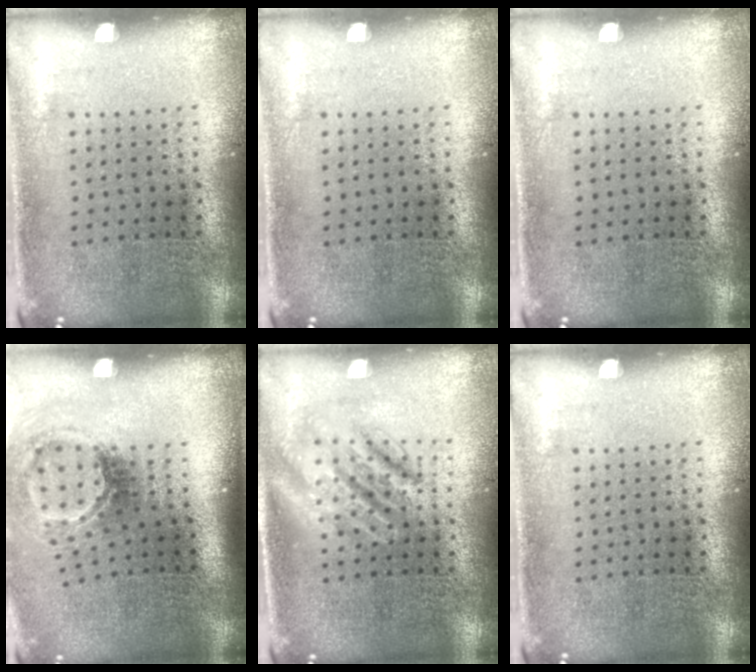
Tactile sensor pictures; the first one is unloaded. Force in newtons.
{"total": 0.0}
{"total": 0.0}
{"total": 2.1, "press": 1.3, "slide": 1.6}
{"total": 2.8, "press": 2.8, "slide": 0.3}
{"total": 0.0}